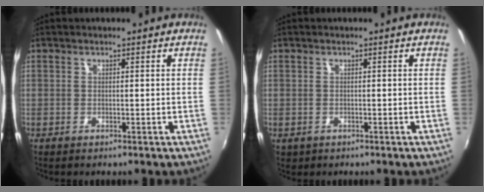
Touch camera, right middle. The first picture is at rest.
{"total": 0.9, "force": [-0.2, 0.8, 0.3], "torque": [-0.006, -0.002, -0.002]}